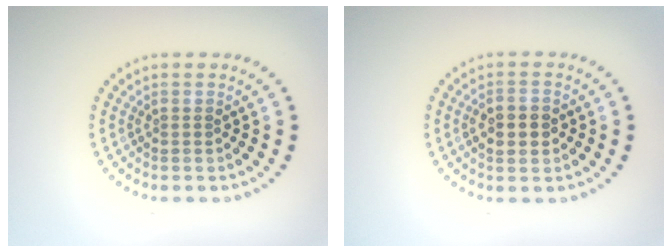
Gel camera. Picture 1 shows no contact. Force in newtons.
{"total": 3.2, "press": 3.2, "slide": 0.2}